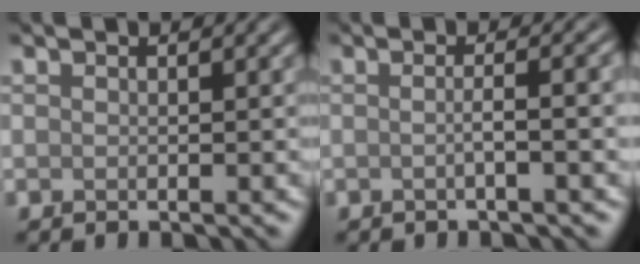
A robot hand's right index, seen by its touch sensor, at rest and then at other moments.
{"total": 3.1, "force": [-0.2, 0.8, 3.0], "torque": [-0.035, 0.007, -0.010]}